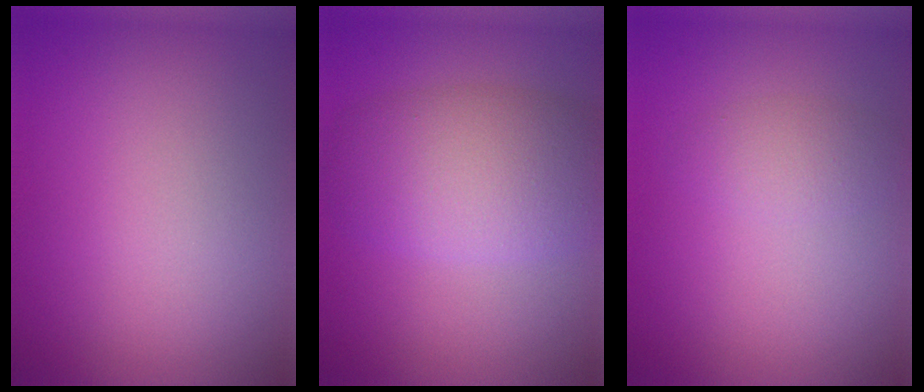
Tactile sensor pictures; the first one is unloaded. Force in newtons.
{"total": 7.0, "press": 7.0, "slide": 0.2}
{"total": 1.8, "press": 1.8, "slide": 0.2}